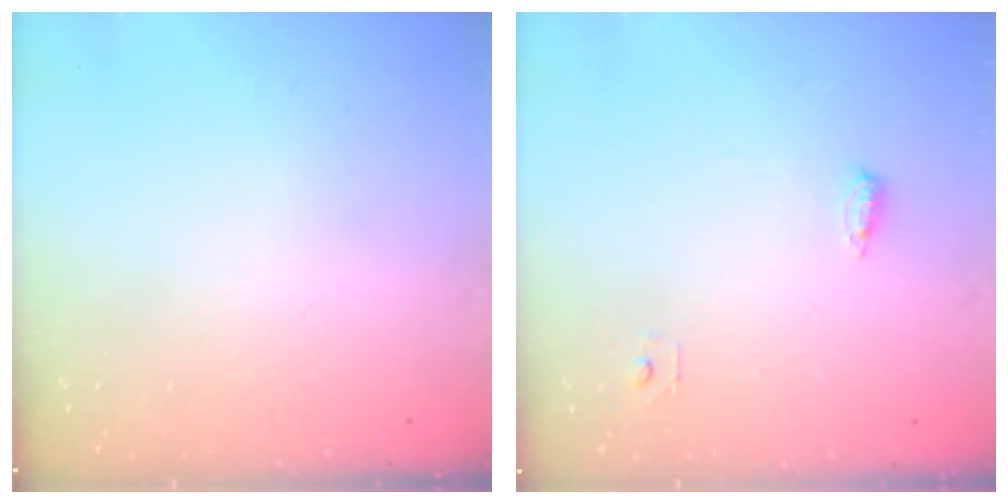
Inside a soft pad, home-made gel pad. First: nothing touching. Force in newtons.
{"total": 5.4, "press": 5.3, "slide": 1.2}